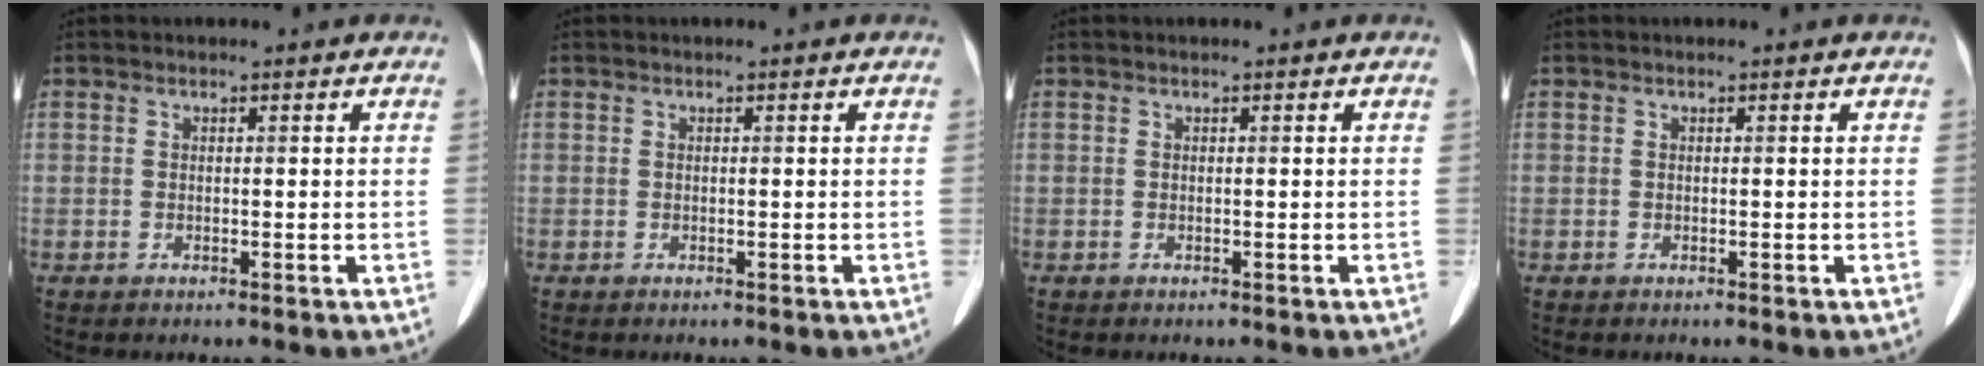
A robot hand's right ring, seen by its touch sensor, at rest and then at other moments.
{"total": 0.0}
{"total": 0.0}
{"total": 0.0}